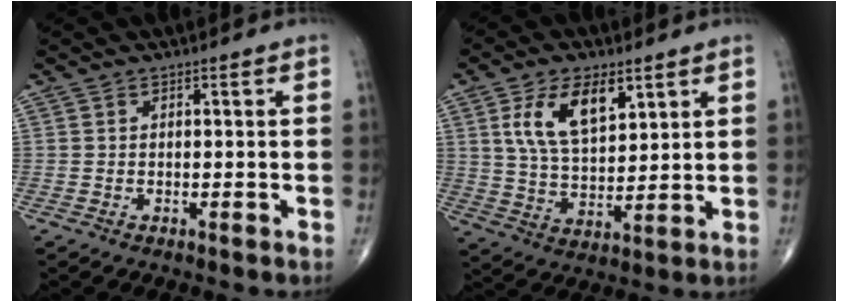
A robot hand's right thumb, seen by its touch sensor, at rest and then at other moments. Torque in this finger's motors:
{"motor_torque": [0.07, 0.25, 0.91, 0.42, 0.24]}